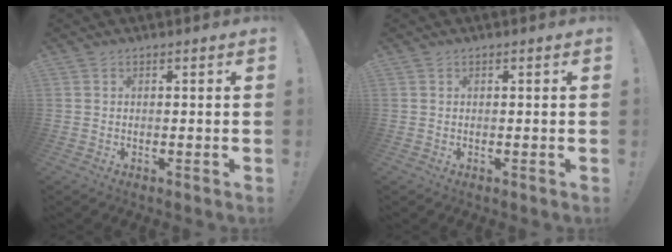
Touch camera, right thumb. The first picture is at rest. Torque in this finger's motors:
{"motor_torque": [0.06, 0.04, 0.08, -0.13, 0.03]}